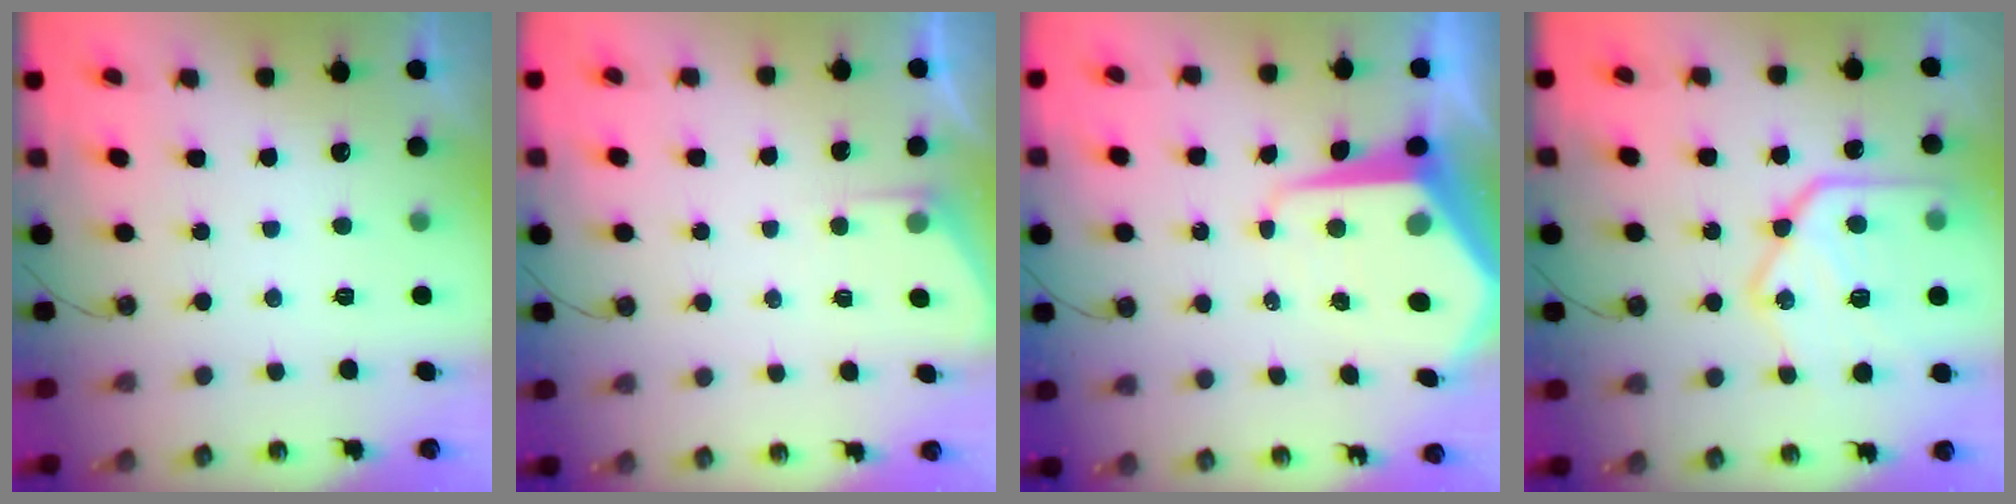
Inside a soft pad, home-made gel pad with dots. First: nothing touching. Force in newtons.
{"total": 3.0, "press": 2.9, "slide": 0.4}
{"total": 11.5, "press": 11.4, "slide": 1.0}
{"total": 23.0, "press": 22.9, "slide": 2.1}